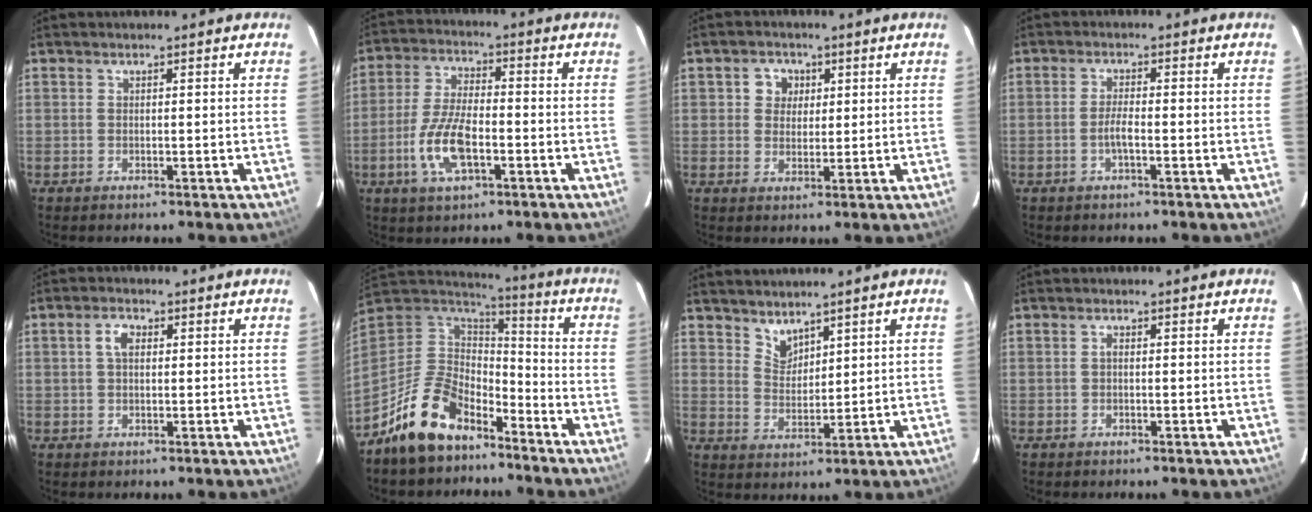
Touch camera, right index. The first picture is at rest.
{"total": 10.2, "force": [-3.6, 3.9, 8.7], "torque": [-0.184, 0.000, -0.068]}
{"total": 4.2, "force": [1.2, 3.9, 1.0], "torque": [-0.008, 0.013, 0.020]}
{"total": 2.2, "force": [-1.0, 0.2, 2.0], "torque": [-0.040, 0.002, -0.020]}
{"total": 2.9, "force": [0.6, 1.8, 2.2], "torque": [-0.043, 0.010, 0.012]}
{"total": 16.8, "force": [-11.3, 9.1, 8.6], "torque": [-0.198, 0.011, -0.193]}
{"total": 4.2, "force": [3.7, 1.8, 0.9], "torque": [-0.011, -0.002, 0.071]}
{"total": 0.6, "force": [-0.1, 0.3, 0.5], "torque": [-0.008, 0.004, -0.004]}